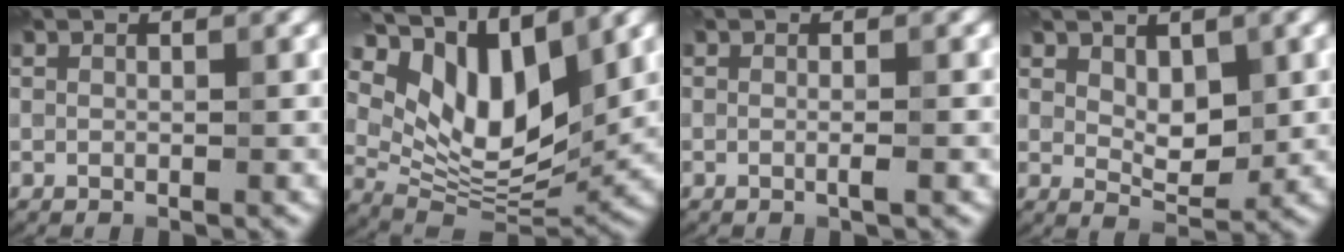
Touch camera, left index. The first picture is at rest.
{"total": 11.0, "force": [5.8, 5.3, 7.8], "torque": [-0.138, -0.004, 0.108]}
{"total": 1.2, "force": [-0.3, 0.2, 1.1], "torque": [-0.019, -0.003, -0.009]}
{"total": 3.4, "force": [1.1, 1.9, 2.6], "torque": [-0.046, -0.006, 0.023]}